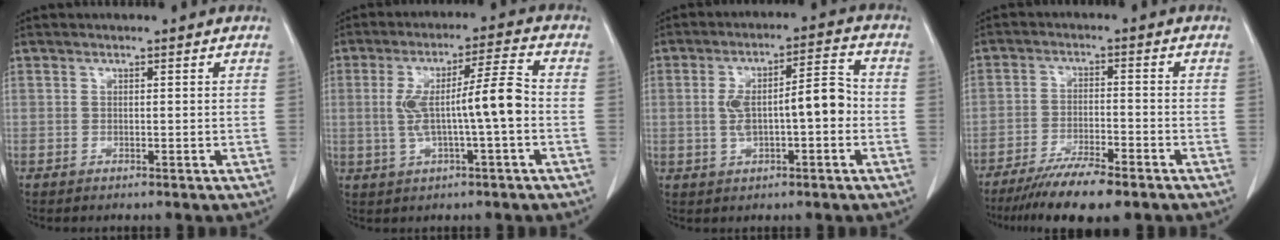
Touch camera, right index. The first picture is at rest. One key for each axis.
{"total": 9.5, "fx": -0.7, "fy": 0.5, "fz": 9.4, "tx": -0.172, "ty": 0.021, "tz": -0.013}
{"total": 9.1, "fx": -0.8, "fy": 2.6, "fz": 8.7, "tx": -0.157, "ty": 0.030, "tz": -0.009}
{"total": 9.2, "fx": -7.1, "fy": 1.1, "fz": 5.8, "tx": -0.095, "ty": -0.020, "tz": -0.118}